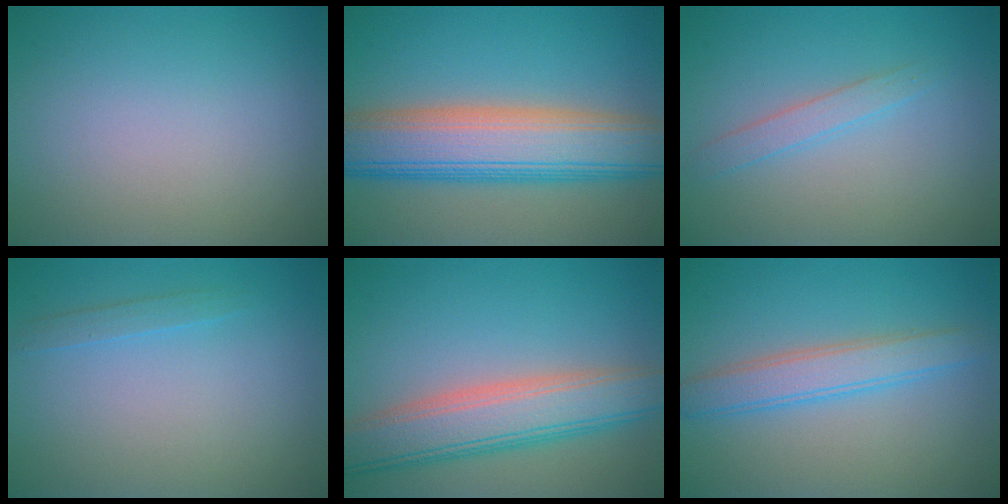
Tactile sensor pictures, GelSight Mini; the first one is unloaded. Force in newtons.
{"total": 10.1, "press": 10.1, "slide": 0.4}
{"total": 1.7, "press": 1.7, "slide": 0.1}
{"total": 1.0, "press": 1.0, "slide": 0.1}
{"total": 7.0, "press": 7.0, "slide": 0.2}
{"total": 3.5, "press": 3.5, "slide": 0.0}